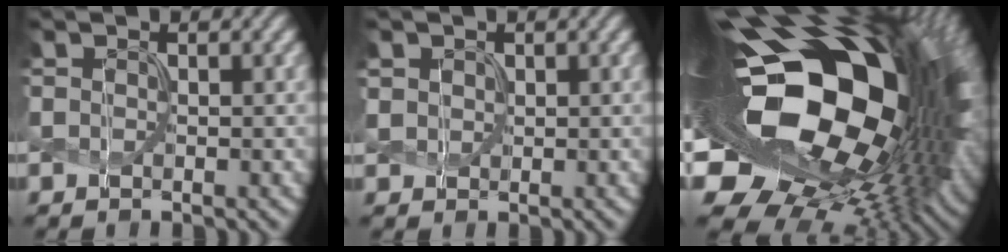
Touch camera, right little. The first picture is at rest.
{"total": 1.3, "force": [0.7, 1.1, 0.3], "torque": [-0.011, 0.000, 0.017]}
{"total": 22.2, "force": [1.1, 13.4, 17.6], "torque": [-0.312, -0.051, 0.024]}